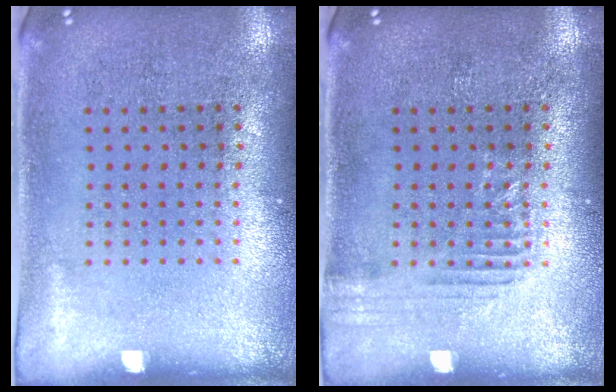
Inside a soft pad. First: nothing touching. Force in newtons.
{"total": 1.3, "press": 1.3, "slide": 0.2}